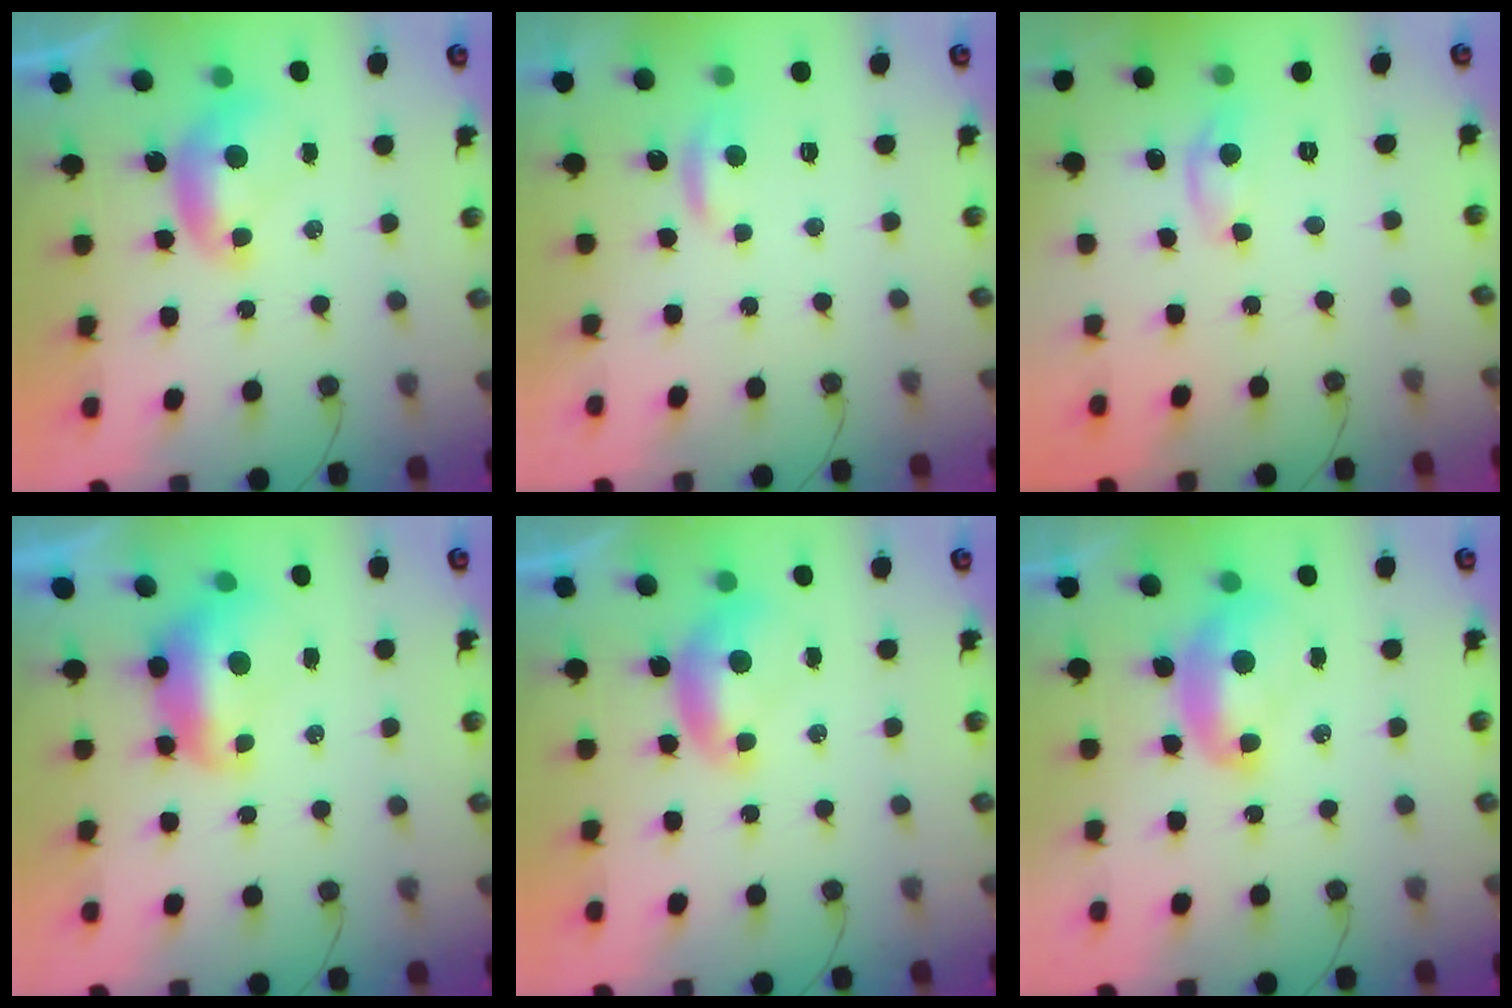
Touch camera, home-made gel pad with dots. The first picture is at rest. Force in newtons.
{"total": 0.7, "press": 0.5, "slide": 0.5}
{"total": 2.6, "press": 2.6, "slide": 0.2}
{"total": 2.4, "press": 2.2, "slide": 0.8}
{"total": 0.0}
{"total": 2.7, "press": 2.7, "slide": 0.1}